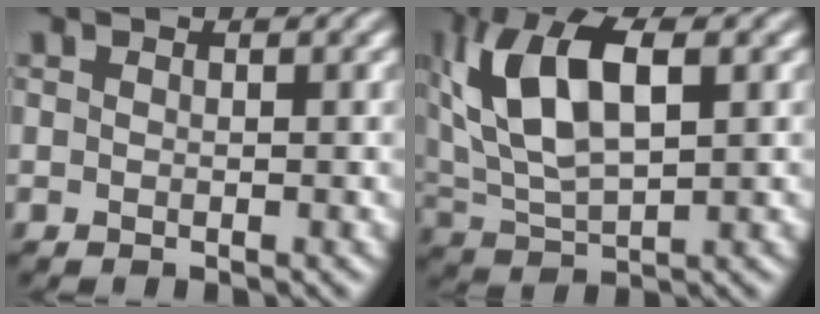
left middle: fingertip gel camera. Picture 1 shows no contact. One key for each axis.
{"total": 9.4, "fx": 2.9, "fy": 4.3, "fz": 7.8, "tx": -0.163, "ty": 0.020, "tz": 0.049}